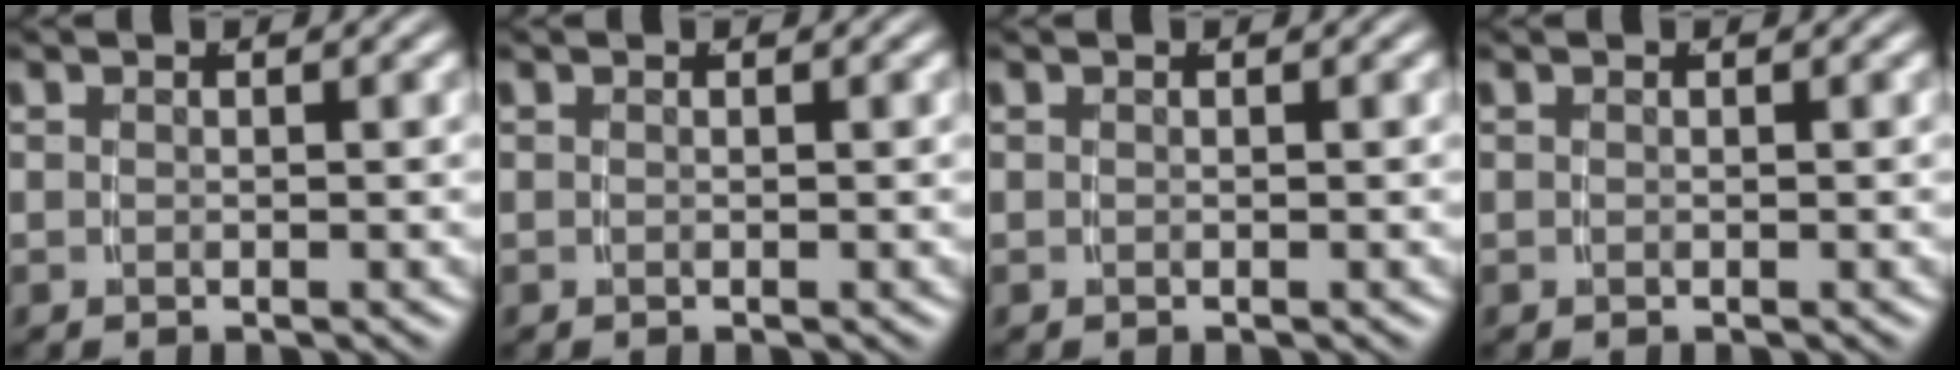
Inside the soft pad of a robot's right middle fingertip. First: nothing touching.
{"total": 0.0}
{"total": 0.0}
{"total": 0.0}